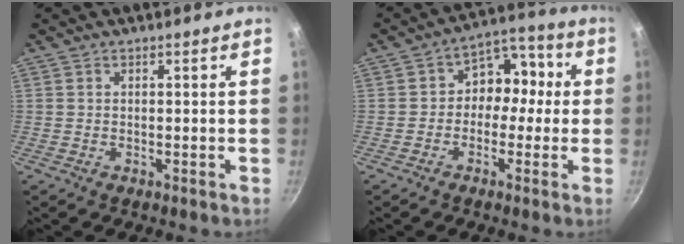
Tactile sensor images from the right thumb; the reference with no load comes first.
{"total": 9.1, "force": [-0.5, 7.3, 5.4], "torque": [-0.019, 0.038, -0.030]}